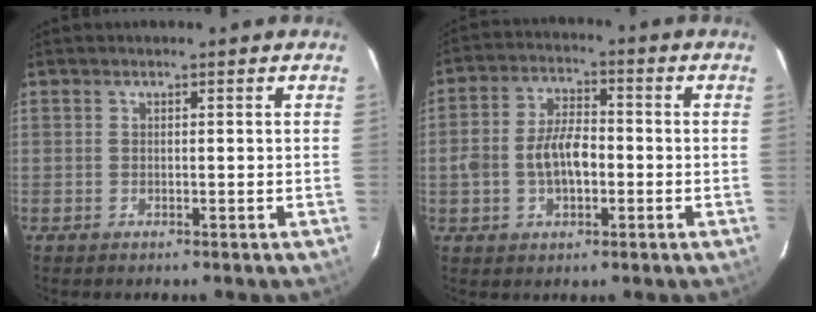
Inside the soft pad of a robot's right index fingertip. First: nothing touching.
{"total": 8.3, "force": [-1.5, 4.7, 6.7], "torque": [-0.133, 0.015, -0.023]}